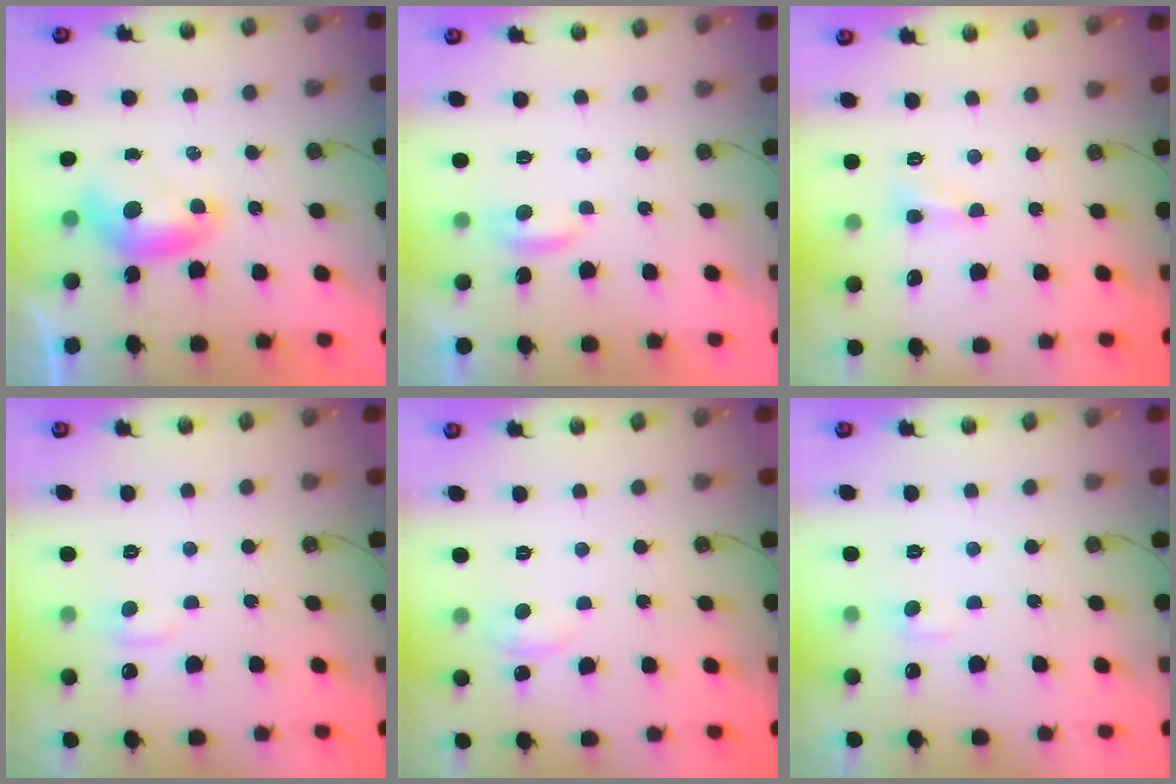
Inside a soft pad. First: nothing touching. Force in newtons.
{"total": 2.3, "press": 2.3, "slide": 0.4}
{"total": 0.6, "press": 0.5, "slide": 0.3}
{"total": 0.8, "press": 0.2, "slide": 0.8}
{"total": 2.5, "press": 2.5, "slide": 0.4}
{"total": 1.7, "press": 1.6, "slide": 0.6}